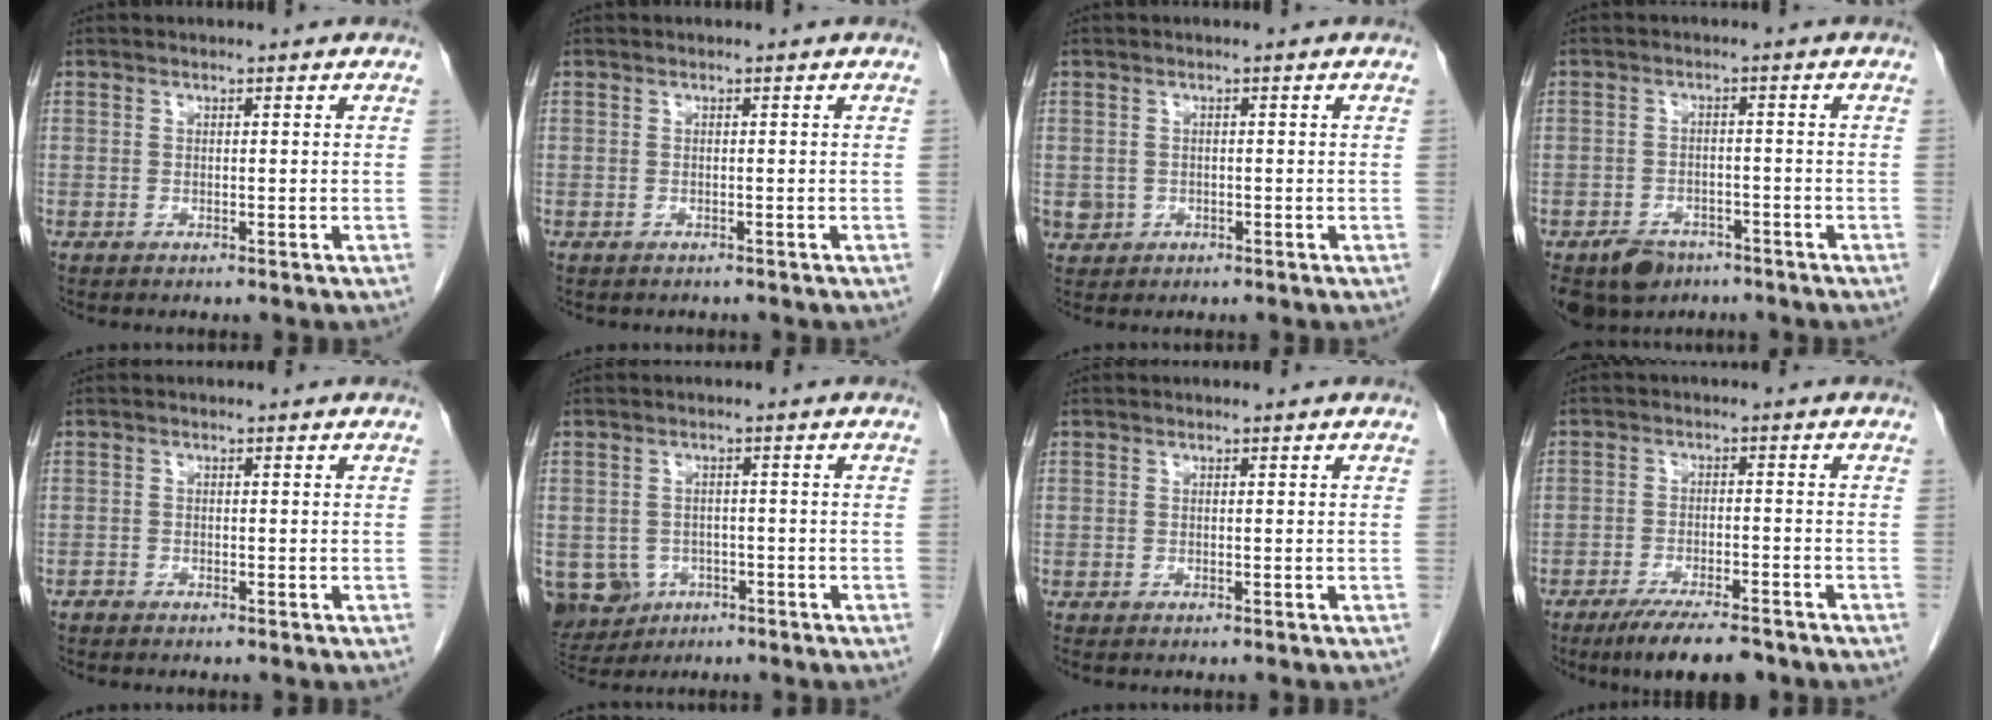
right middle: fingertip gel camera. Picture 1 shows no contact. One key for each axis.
{"total": 0.8, "fx": -0.7, "fy": 0.4, "fz": 0.1, "tx": -0.008, "ty": 0.001, "tz": -0.010}
{"total": 2.0, "fx": -0.4, "fy": 1.9, "fz": 0.3, "tx": -0.002, "ty": 0.006, "tz": 0.002}
{"total": 7.1, "fx": -5.1, "fy": 4.2, "fz": 2.4, "tx": -0.042, "ty": -0.002, "tz": -0.078}
{"total": 0.5, "fx": -0.5, "fy": 0.1, "fz": 0.0, "tx": -0.005, "ty": 0.000, "tz": -0.013}
{"total": 7.9, "fx": -3.8, "fy": 6.6, "fz": 2.4, "tx": -0.061, "ty": 0.002, "tz": -0.051}
{"total": 0.0}
{"total": 8.3, "fx": -6.5, "fy": 1.9, "fz": 4.8, "tx": -0.072, "ty": -0.014, "tz": -0.105}